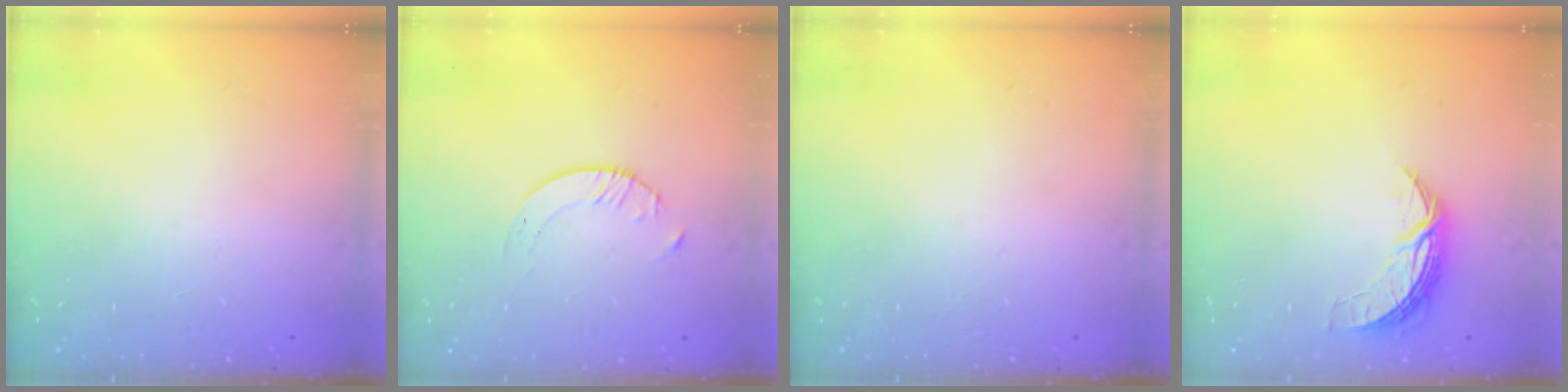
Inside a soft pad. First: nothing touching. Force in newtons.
{"total": 1.7, "press": 1.7, "slide": 0.2}
{"total": 0.0}
{"total": 7.4, "press": 7.4, "slide": 0.5}